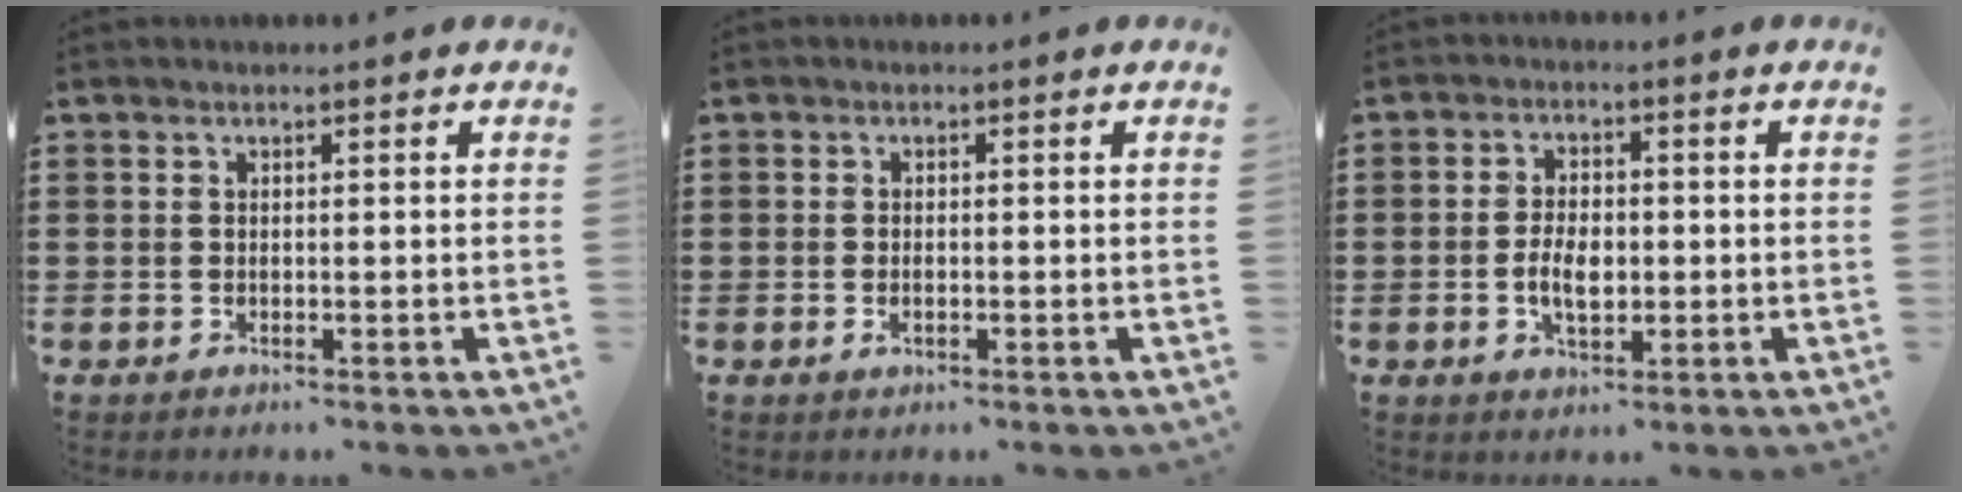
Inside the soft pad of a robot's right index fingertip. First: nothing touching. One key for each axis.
{"total": 1.1, "fx": -0.4, "fy": 0.6, "fz": 0.9, "tx": -0.026, "ty": -0.004, "tz": -0.009}
{"total": 4.9, "fx": -0.8, "fy": 2.6, "fz": 4.0, "tx": -0.073, "ty": 0.001, "tz": -0.017}